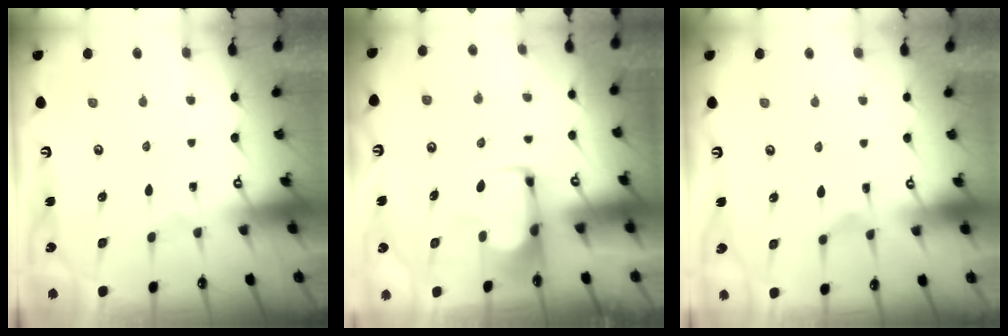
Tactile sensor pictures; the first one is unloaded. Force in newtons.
{"total": 1.8, "press": 1.7, "slide": 0.5}
{"total": 4.8, "press": 4.6, "slide": 1.3}